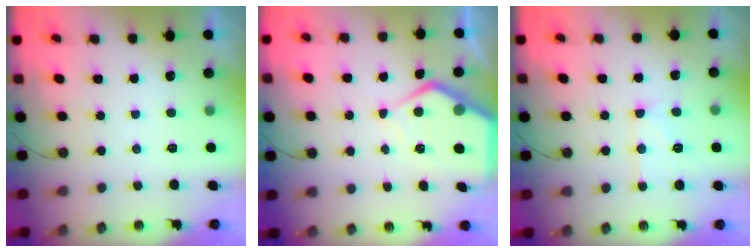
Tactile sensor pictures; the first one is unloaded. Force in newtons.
{"total": 7.1, "press": 7.1, "slide": 0.5}
{"total": 10.7, "press": 10.7, "slide": 0.9}